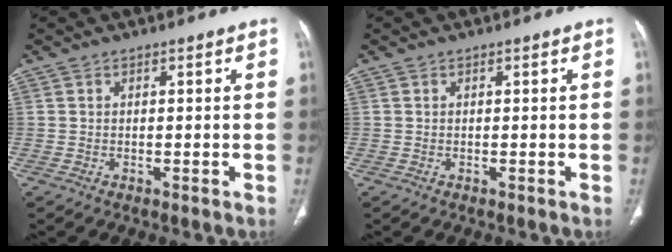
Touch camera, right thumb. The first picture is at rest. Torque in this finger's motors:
{"motor_torque": [0.11, 0.11, -0.04, 0.02, 0.00]}